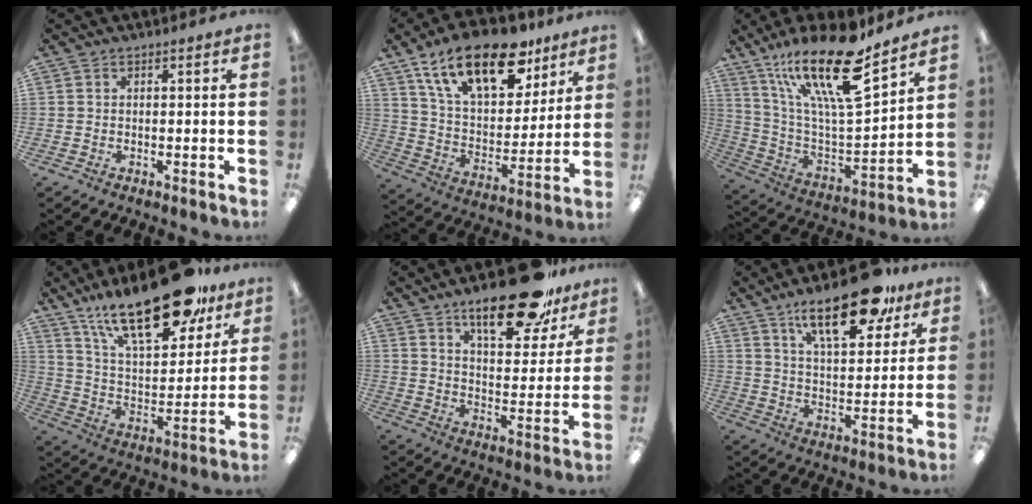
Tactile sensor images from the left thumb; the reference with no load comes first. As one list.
[{"total": 21.6, "force": [13.9, 10.2, 13.1], "torque": [-0.226, -0.066, 0.244]}, {"total": 23.5, "force": [16.0, 6.7, 15.9], "torque": [-0.301, -0.103, 0.268]}, {"total": 25.5, "force": [17.8, 9.7, 15.5], "torque": [-0.250, -0.098, 0.301]}, {"total": 19.3, "force": [14.0, 7.2, 11.2], "torque": [-0.159, -0.078, 0.229]}, {"total": 18.3, "force": [11.9, 7.3, 11.8], "torque": [-0.174, -0.052, 0.192]}]